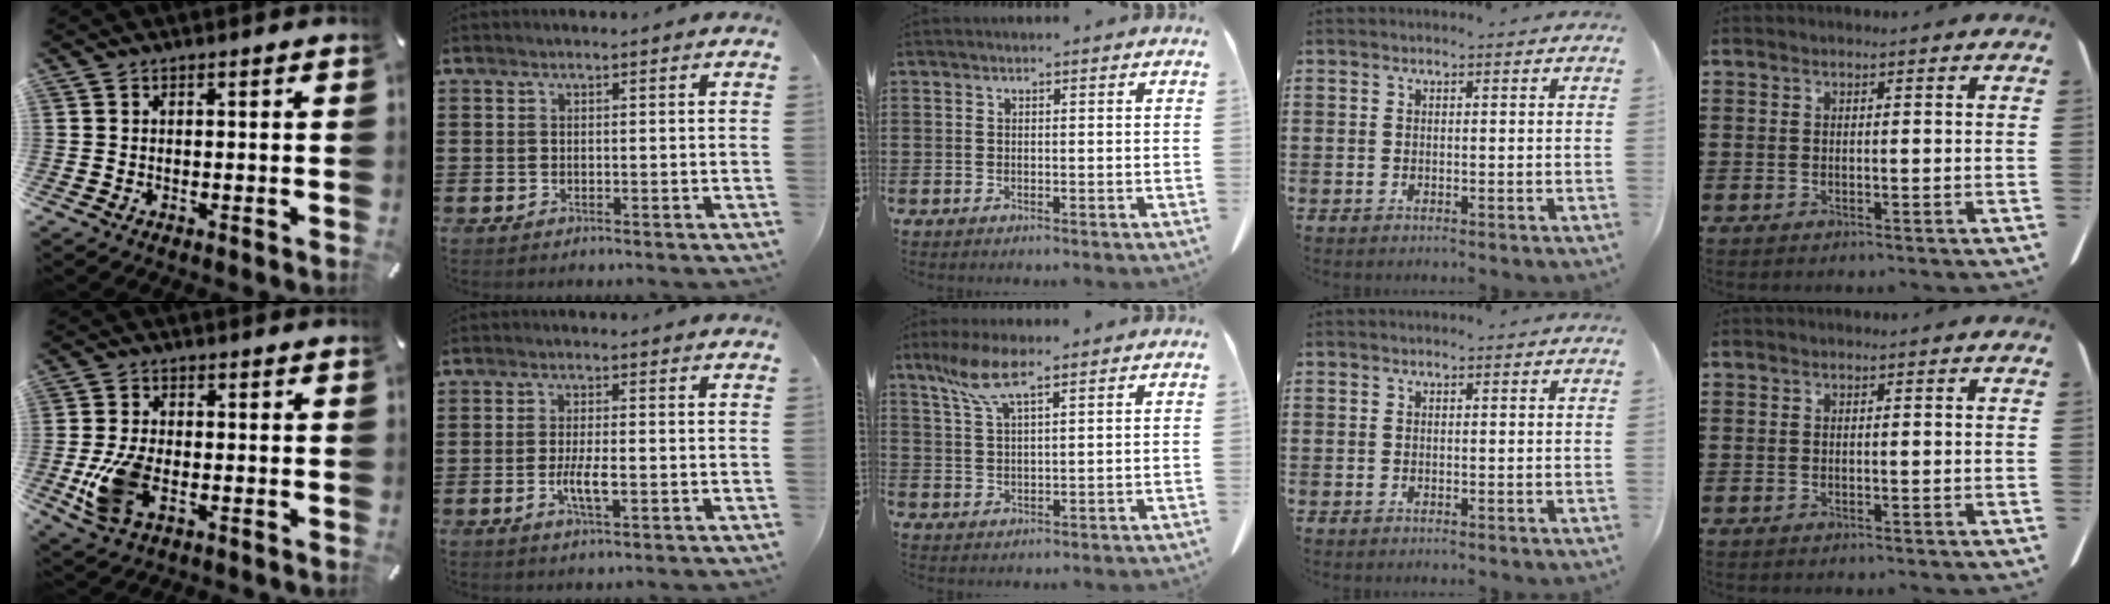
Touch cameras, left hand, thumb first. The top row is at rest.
{"thumb": {"total": 10.2, "force": [-2.6, 5.9, 8.0], "torque": [-0.177, -0.006, -0.042]}, "index": {"total": 4.2, "force": [-1.1, 0.9, 3.9], "torque": [-0.079, -0.004, -0.023]}, "middle": {"total": 6.7, "force": [4.2, 1.4, 5.0], "torque": [-0.114, -0.004, 0.074]}}